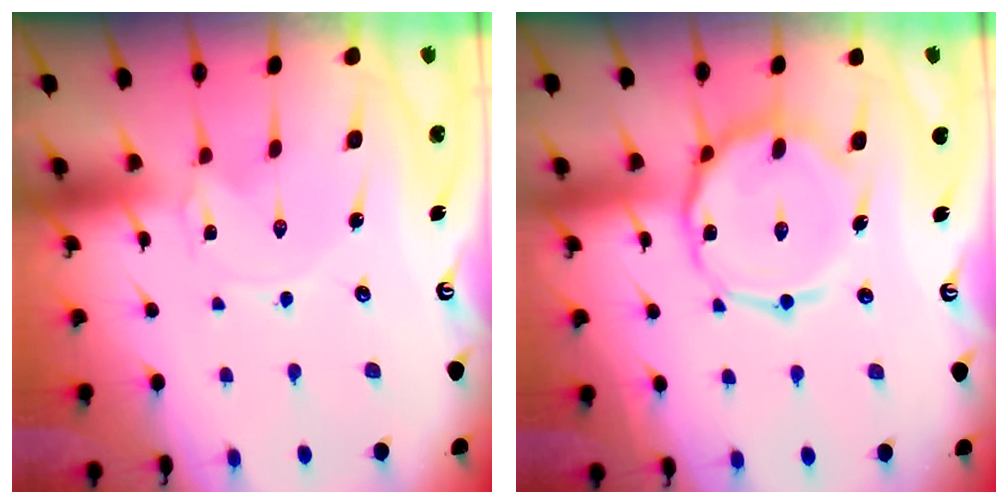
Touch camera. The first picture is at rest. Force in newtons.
{"total": 14.4, "press": 14.3, "slide": 1.1}